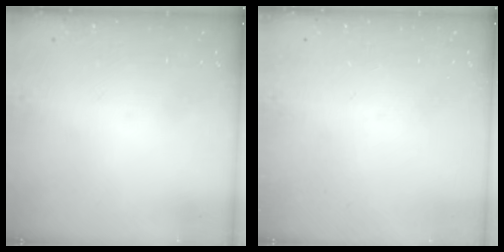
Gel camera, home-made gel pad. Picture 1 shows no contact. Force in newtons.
{"total": 0.0}